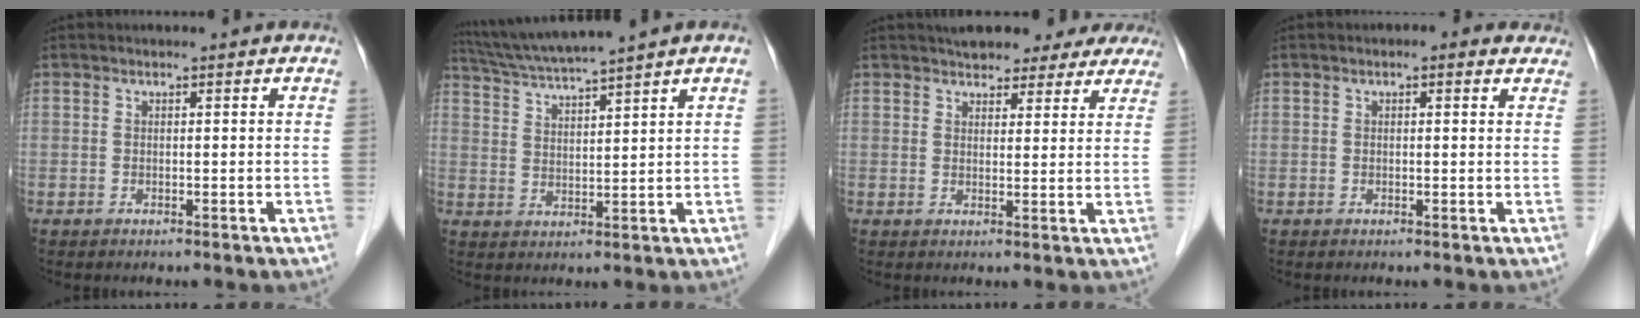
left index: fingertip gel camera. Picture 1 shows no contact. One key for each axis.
{"total": 9.0, "fx": 7.8, "fy": -1.7, "fz": 4.2, "tx": -0.076, "ty": 0.016, "tz": 0.138}
{"total": 11.3, "fx": 9.8, "fy": 4.6, "fz": 3.5, "tx": -0.016, "ty": 0.022, "tz": 0.107}
{"total": 2.5, "fx": 1.5, "fy": 1.2, "fz": 1.7, "tx": -0.019, "ty": 0.014, "tz": 0.012}